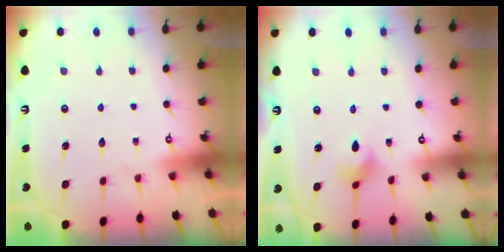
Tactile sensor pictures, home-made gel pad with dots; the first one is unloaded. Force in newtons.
{"total": 3.0, "press": 2.9, "slide": 0.7}